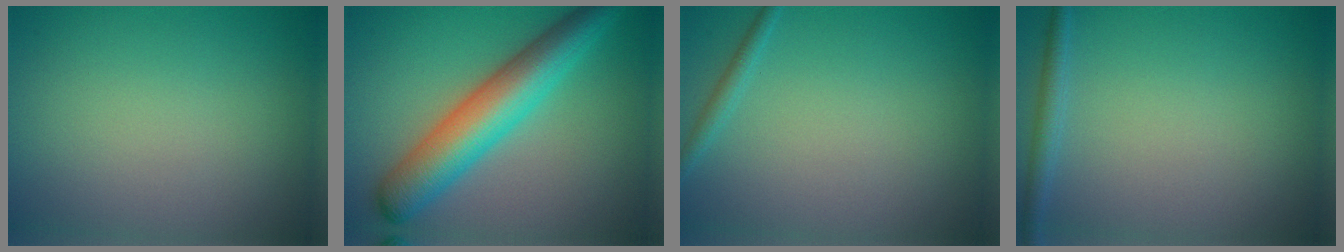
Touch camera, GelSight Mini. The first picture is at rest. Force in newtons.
{"total": 7.4, "press": 7.4, "slide": 0.1}
{"total": 1.1, "press": 1.1, "slide": 0.0}
{"total": 1.5, "press": 1.5, "slide": 0.1}